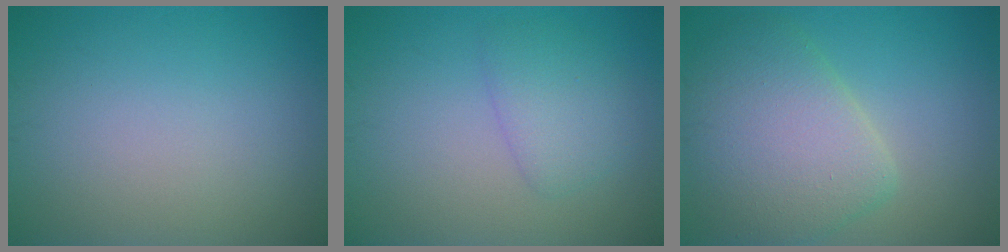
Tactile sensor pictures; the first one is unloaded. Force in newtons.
{"total": 2.6, "press": 2.6, "slide": 0.1}
{"total": 6.9, "press": 6.9, "slide": 0.5}